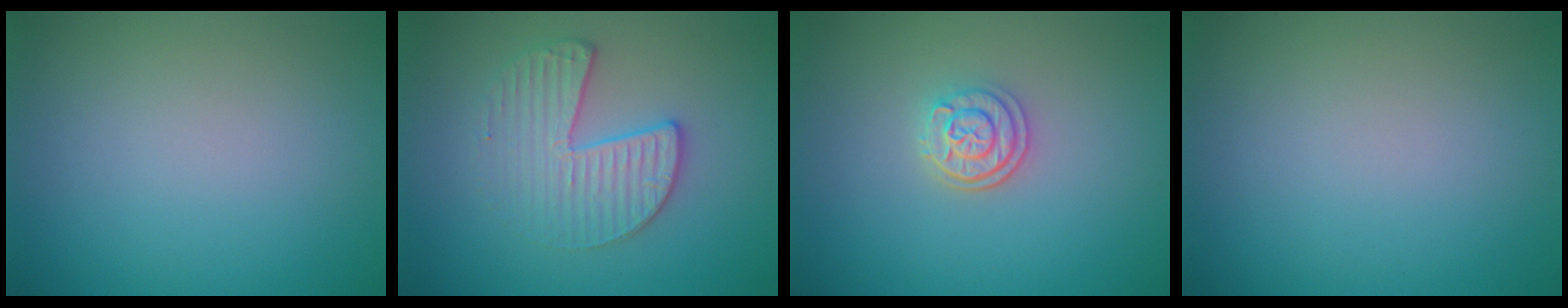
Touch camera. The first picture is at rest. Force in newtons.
{"total": 3.3, "press": 3.0, "slide": 1.3}
{"total": 2.6, "press": 2.2, "slide": 1.3}
{"total": 0.0}